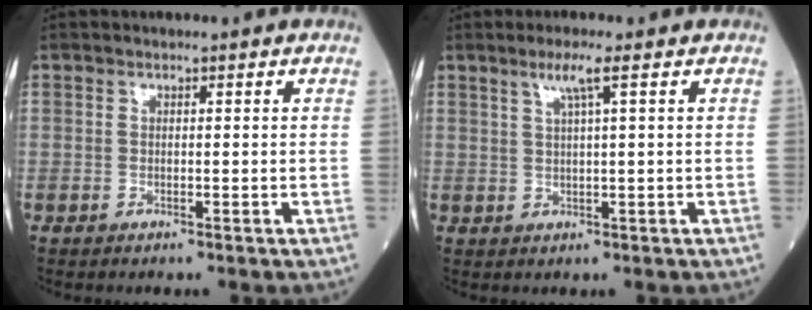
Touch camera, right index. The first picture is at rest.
{"total": 3.2, "force": [1.6, -0.5, 2.7], "torque": [-0.058, 0.002, 0.033]}